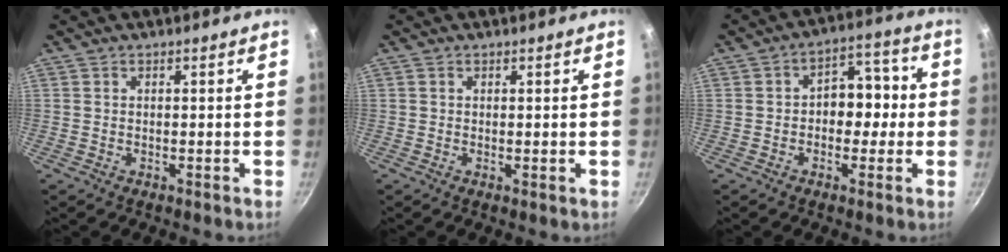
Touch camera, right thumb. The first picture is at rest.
{"total": 0.6, "force": [0.2, 0.2, 0.5], "torque": [-0.009, -0.002, 0.001]}
{"total": 8.5, "force": [-0.5, 6.2, 5.8], "torque": [-0.019, 0.031, -0.018]}